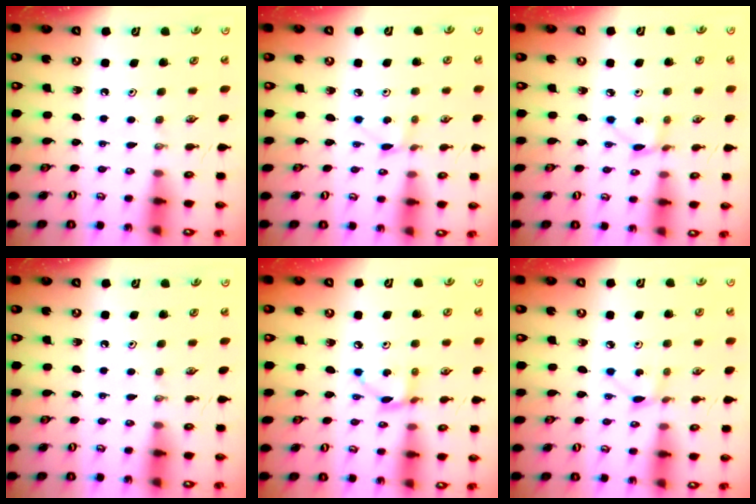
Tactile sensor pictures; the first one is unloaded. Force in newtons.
{"total": 2.9, "press": 2.9, "slide": 0.4}
{"total": 3.4, "press": 3.3, "slide": 0.4}
{"total": 0.0}
{"total": 5.2, "press": 5.2, "slide": 0.2}
{"total": 2.3, "press": 2.3, "slide": 0.2}